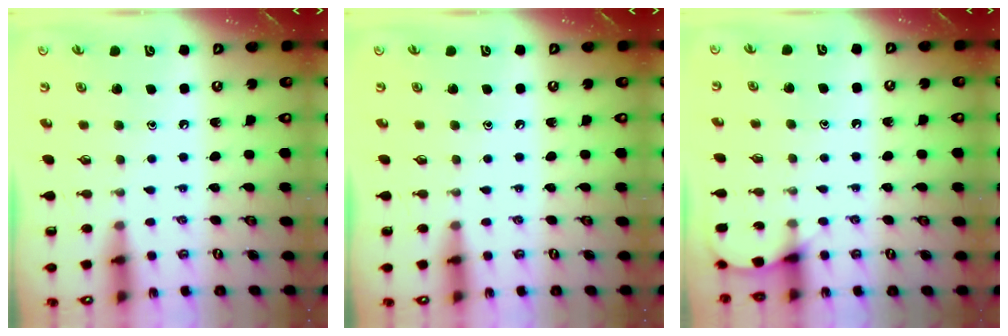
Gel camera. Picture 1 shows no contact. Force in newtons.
{"total": 0.0}
{"total": 5.4, "press": 5.3, "slide": 0.5}